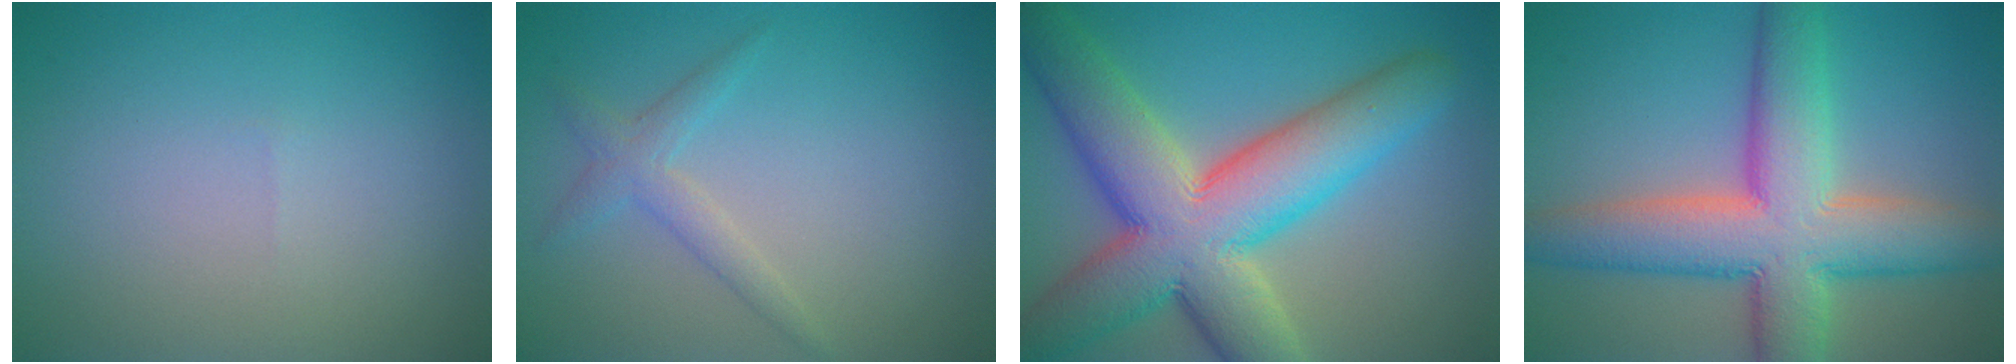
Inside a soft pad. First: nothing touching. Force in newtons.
{"total": 2.0, "press": 2.0, "slide": 0.1}
{"total": 13.2, "press": 13.1, "slide": 0.8}
{"total": 10.5, "press": 10.5, "slide": 0.6}